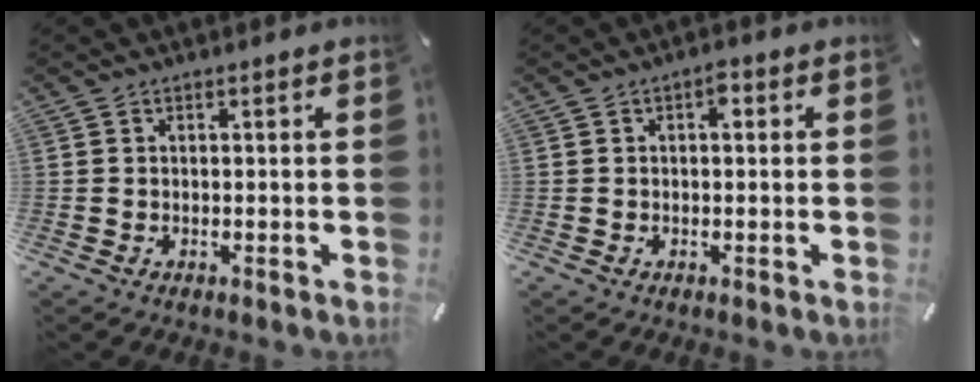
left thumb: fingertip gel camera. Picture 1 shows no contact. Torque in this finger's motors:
{"motor_torque": [0.51, 0.61, 0.35, -0.43, 0.09]}